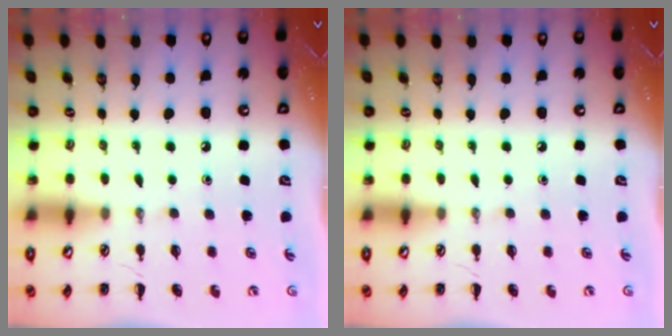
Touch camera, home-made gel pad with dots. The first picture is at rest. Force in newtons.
{"total": 0.0}